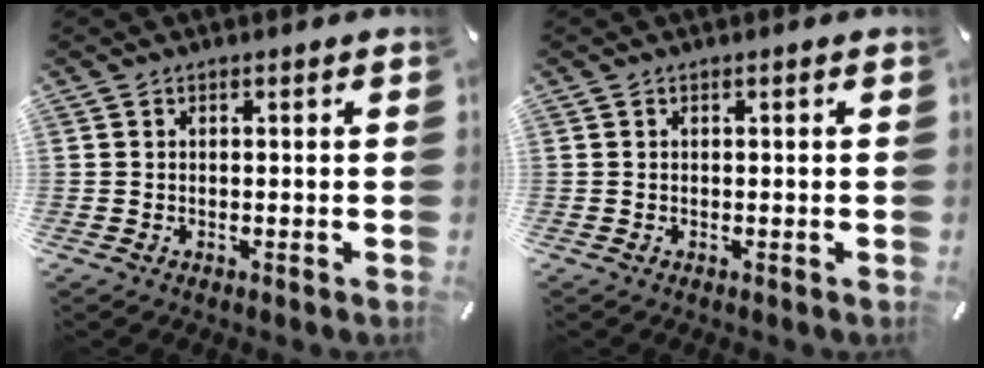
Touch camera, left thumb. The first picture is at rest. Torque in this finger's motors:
{"motor_torque": [0.00, 0.00, 0.00, 0.00, 0.00]}